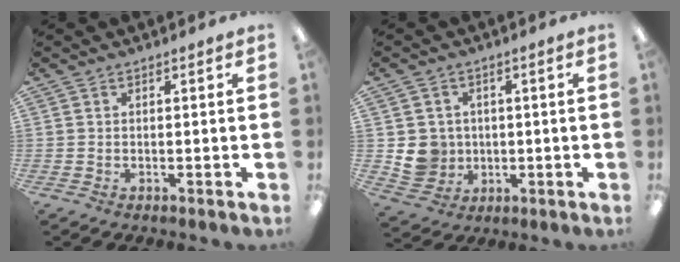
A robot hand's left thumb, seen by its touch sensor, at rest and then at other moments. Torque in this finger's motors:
{"motor_torque": [-0.03, 0.05, 0.02, -0.01, 0.02]}